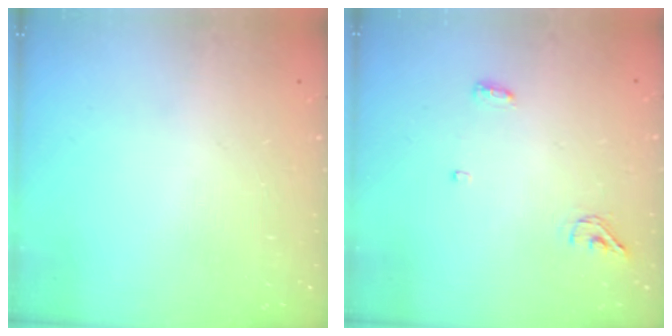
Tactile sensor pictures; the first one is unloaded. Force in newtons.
{"total": 6.3, "press": 5.0, "slide": 3.9}